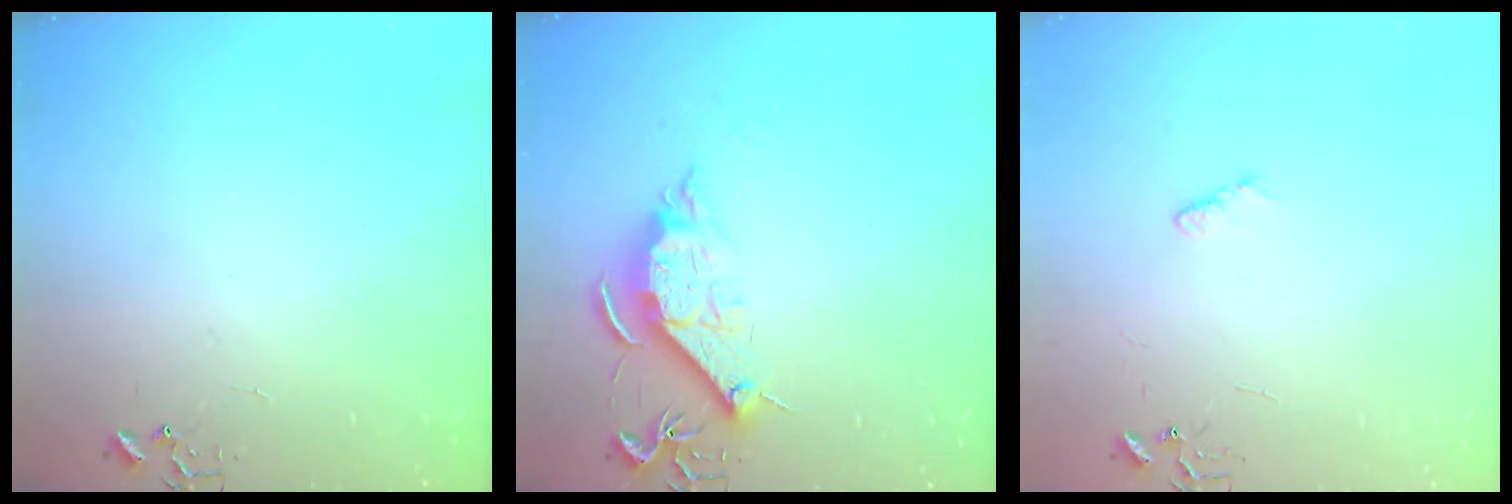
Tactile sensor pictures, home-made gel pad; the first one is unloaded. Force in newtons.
{"total": 10.5, "press": 10.5, "slide": 0.4}
{"total": 5.9, "press": 5.8, "slide": 0.7}